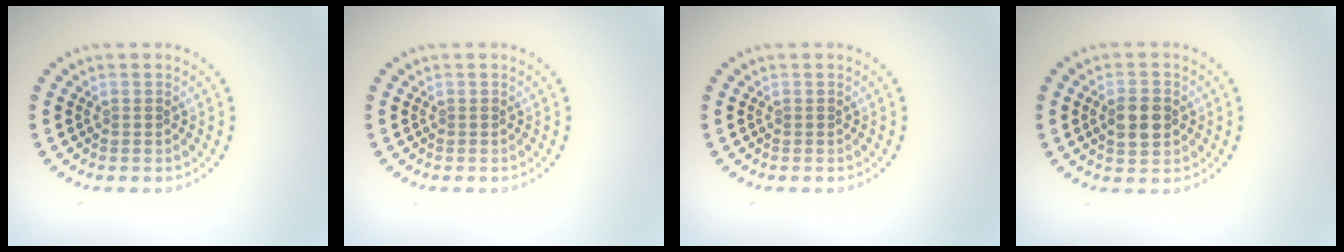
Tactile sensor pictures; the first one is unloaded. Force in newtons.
{"total": 0.0}
{"total": 0.0}
{"total": 3.4, "press": 3.4, "slide": 0.1}